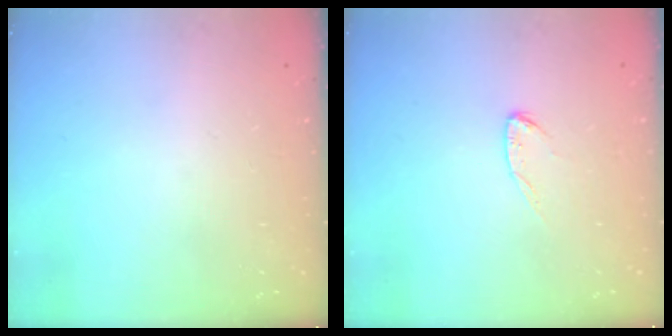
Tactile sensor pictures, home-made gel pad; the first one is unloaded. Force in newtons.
{"total": 4.4, "press": 4.4, "slide": 0.3}